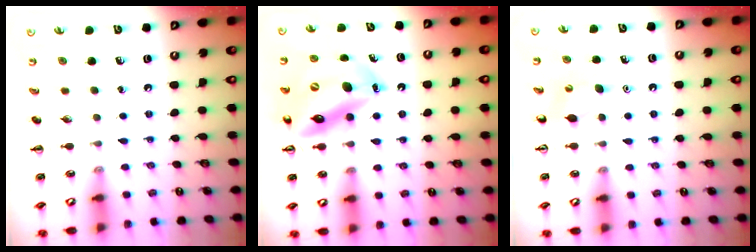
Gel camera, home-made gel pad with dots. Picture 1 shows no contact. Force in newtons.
{"total": 16.3, "press": 15.8, "slide": 3.9}
{"total": 4.5, "press": 4.3, "slide": 1.2}